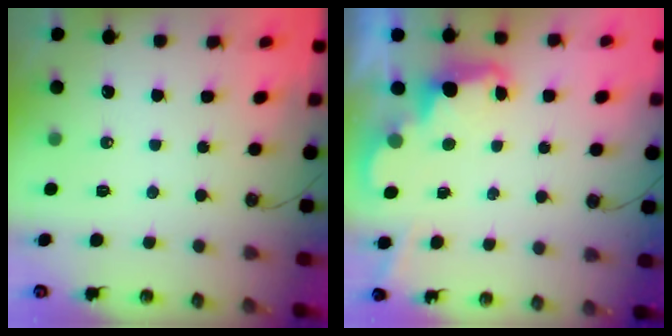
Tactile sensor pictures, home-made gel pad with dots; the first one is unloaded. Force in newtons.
{"total": 2.5, "press": 2.5, "slide": 0.6}